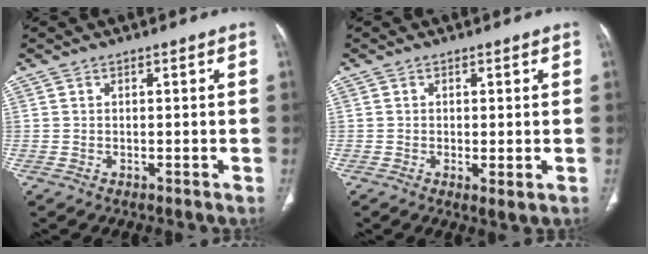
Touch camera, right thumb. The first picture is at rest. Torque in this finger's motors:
{"motor_torque": [-0.93, 0.31, -0.36, -0.23, -0.23]}